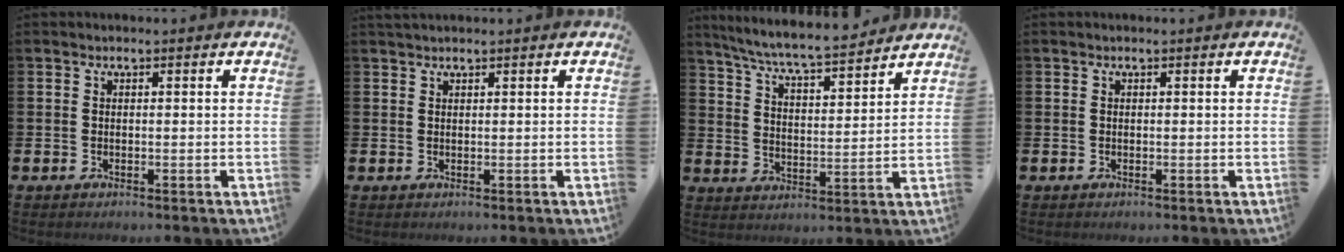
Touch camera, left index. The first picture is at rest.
{"total": 0.8, "force": [0.8, 0.0, 0.2], "torque": [-0.004, 0.002, 0.014]}
{"total": 7.0, "force": [6.6, 0.1, 2.2], "torque": [-0.073, -0.048, 0.115]}
{"total": 0.0}